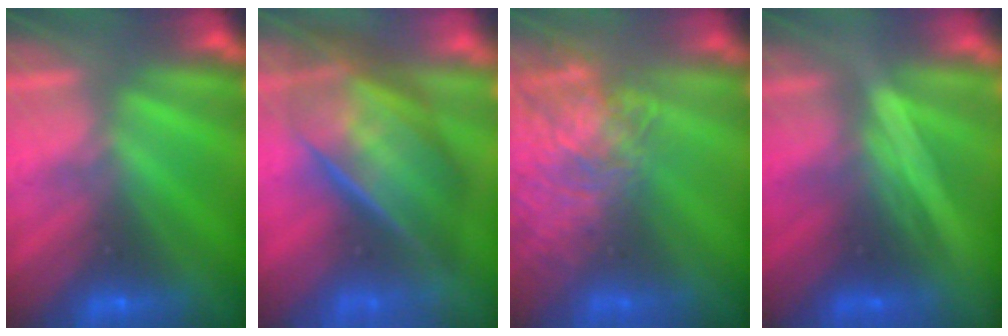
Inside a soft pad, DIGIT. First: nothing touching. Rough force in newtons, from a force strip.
{"total": 8.1}
{"total": 11.5}
{"total": 1.5}